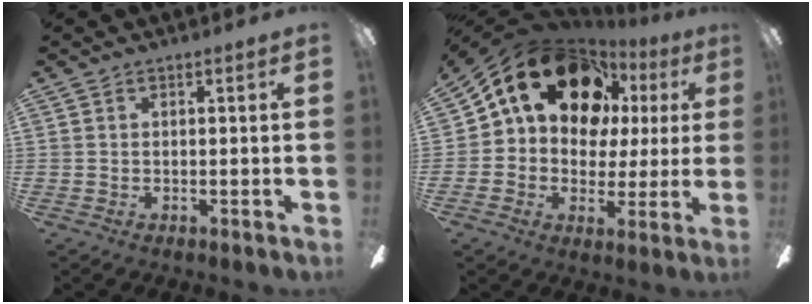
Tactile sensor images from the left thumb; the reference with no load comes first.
{"total": 21.6, "force": [10.9, 14.6, 11.5], "torque": [-0.190, -0.050, 0.197]}